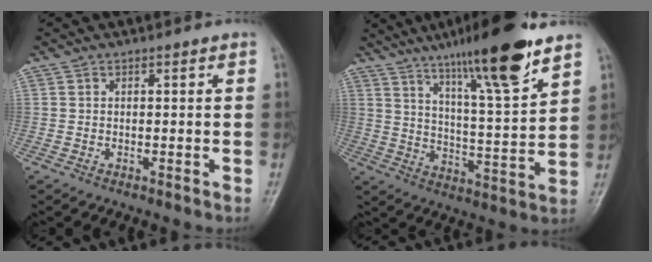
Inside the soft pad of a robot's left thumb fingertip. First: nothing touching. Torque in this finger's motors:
{"motor_torque": [1.03, 0.05, 1.63, -1.13, 0.25]}